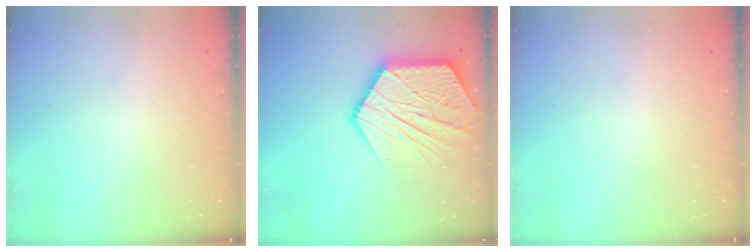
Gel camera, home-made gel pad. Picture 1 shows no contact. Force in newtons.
{"total": 21.9, "press": 21.9, "slide": 1.4}
{"total": 0.0}